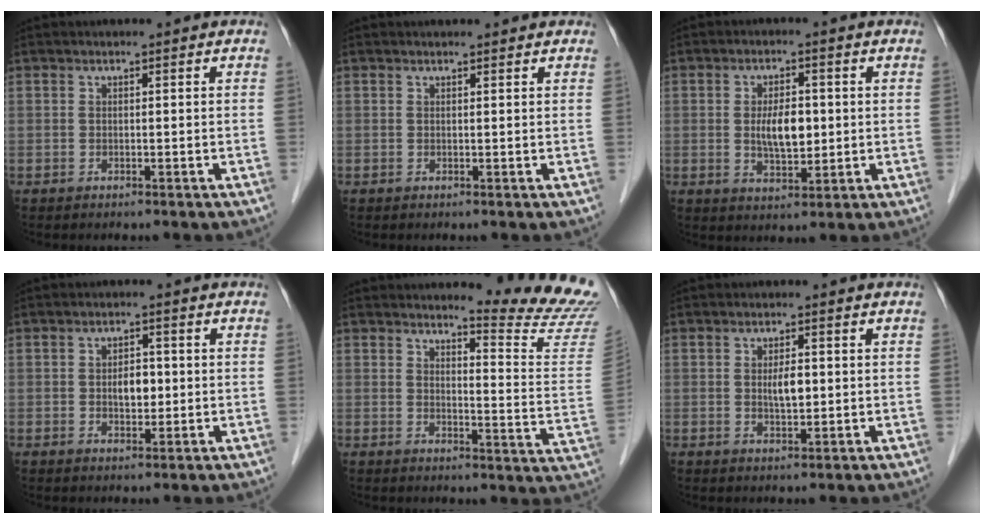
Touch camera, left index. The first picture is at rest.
{"total": 2.3, "force": [2.2, 0.5, 0.7], "torque": [-0.012, 0.012, 0.022]}
{"total": 5.7, "force": [0.0, 2.5, 5.1], "torque": [-0.094, -0.003, 0.004]}
{"total": 3.3, "force": [-0.3, 1.9, 2.7], "torque": [-0.041, 0.002, -0.002]}
{"total": 12.8, "force": [12.6, -1.5, 1.9], "torque": [-0.016, -0.135, 0.129]}
{"total": 2.9, "force": [0.0, 1.1, 2.7], "torque": [-0.048, -0.004, 0.001]}